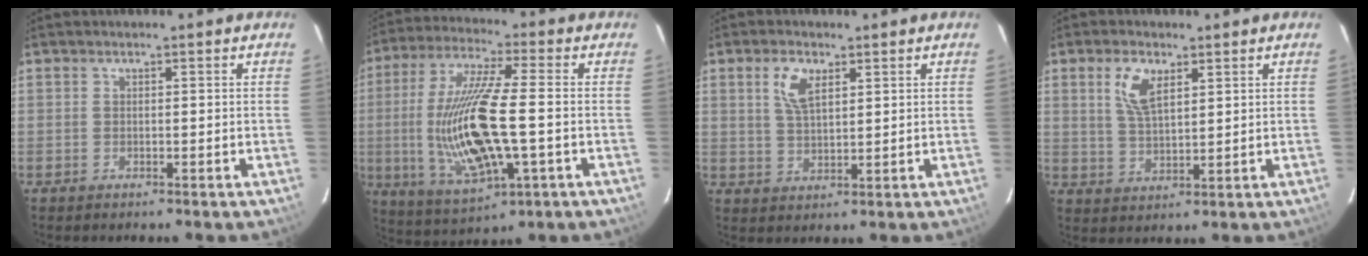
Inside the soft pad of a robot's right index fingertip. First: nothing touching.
{"total": 18.6, "force": [-2.6, 4.8, 17.7], "torque": [-0.354, -0.014, -0.039]}
{"total": 5.4, "force": [2.5, 2.6, 4.0], "torque": [-0.079, 0.007, 0.050]}
{"total": 6.2, "force": [2.9, 2.8, 4.7], "torque": [-0.095, 0.006, 0.060]}